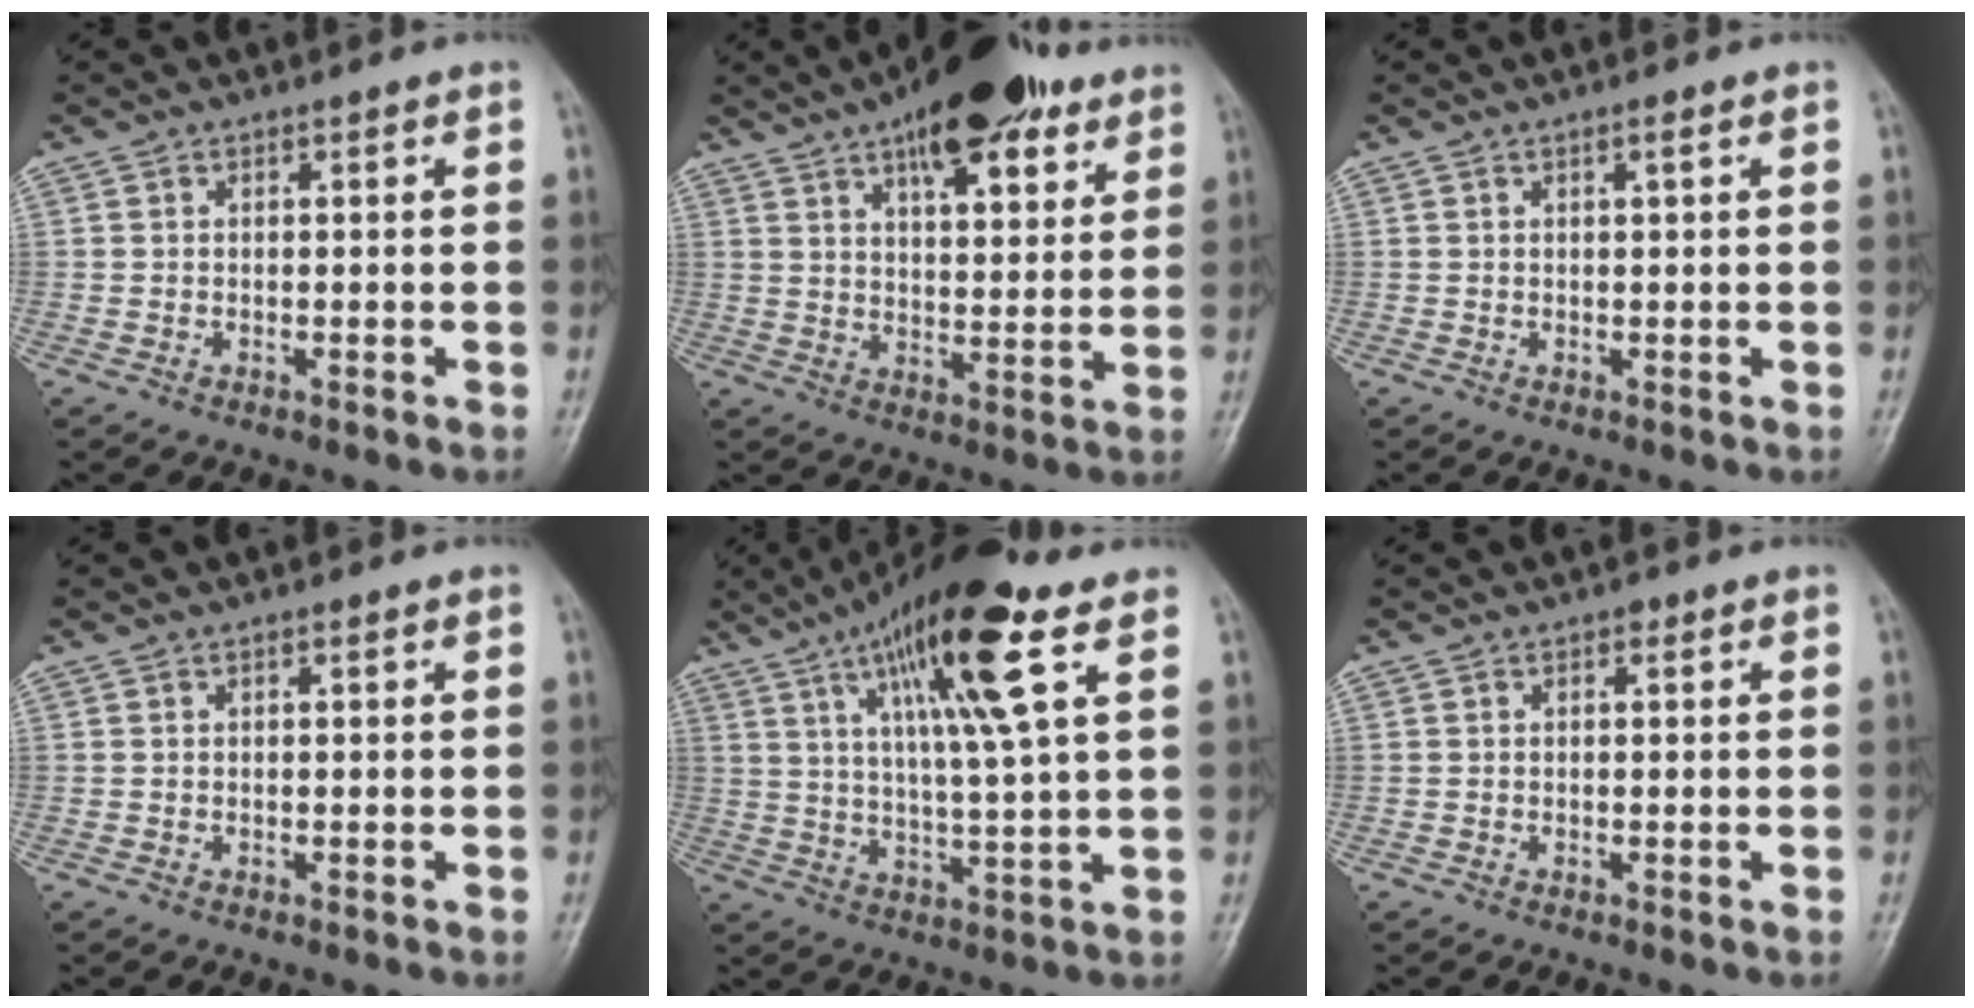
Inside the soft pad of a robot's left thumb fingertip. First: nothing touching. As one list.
[{"total": 16.4, "force": [9.7, 6.7, 11.4], "torque": [-0.130, -0.030, 0.144]}, {"total": 1.0, "force": [0.5, 0.2, 0.9], "torque": [-0.015, 0.001, 0.007]}, {"total": 0.5, "force": [0.2, 0.2, 0.4], "torque": [-0.008, 0.000, 0.002]}, {"total": 17.5, "force": [8.3, 2.8, 15.2], "torque": [-0.256, -0.016, 0.139]}, {"total": 1.0, "force": [0.5, 0.6, 0.7], "torque": [-0.004, 0.001, 0.003]}]